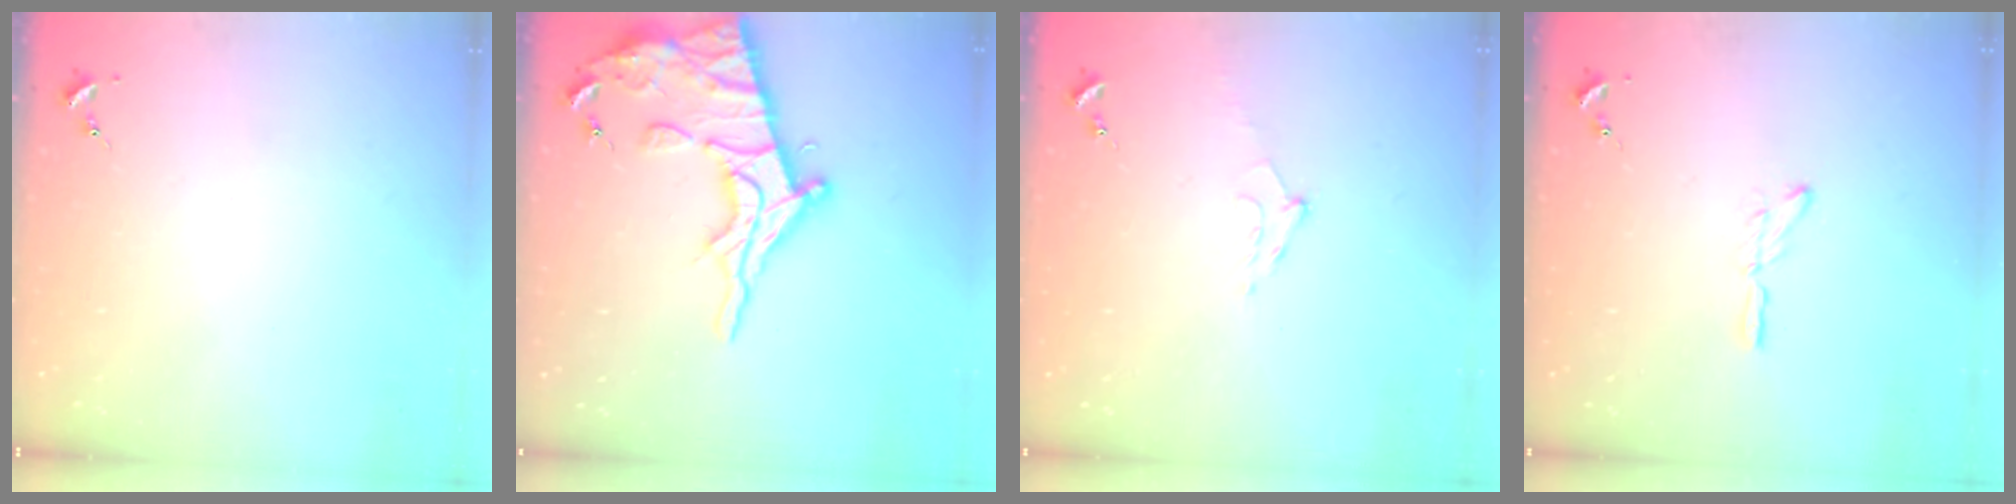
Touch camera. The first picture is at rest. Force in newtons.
{"total": 18.4, "press": 18.4, "slide": 1.4}
{"total": 9.4, "press": 9.4, "slide": 0.9}
{"total": 2.9, "press": 2.9, "slide": 0.3}